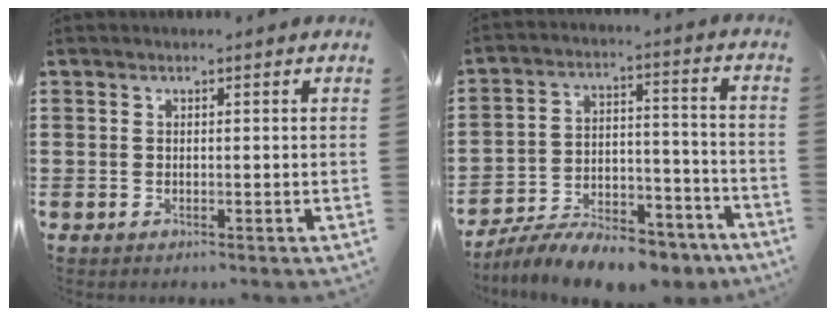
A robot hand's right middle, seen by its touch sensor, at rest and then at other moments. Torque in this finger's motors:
{"motor_torque": [0.73, -0.32, 1.05, 0.21]}